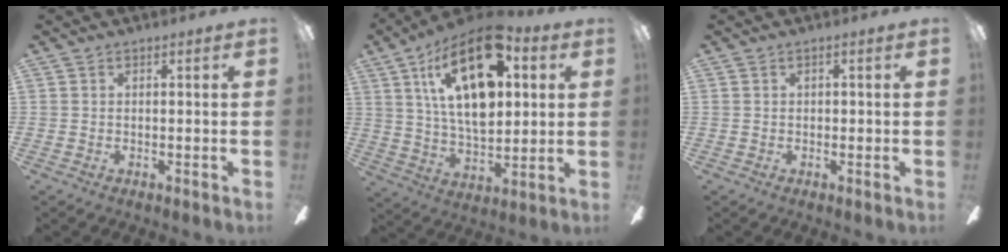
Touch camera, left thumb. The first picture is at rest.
{"total": 23.0, "force": [9.8, 11.6, 17.3], "torque": [-0.311, -0.038, 0.155]}
{"total": 0.5, "force": [-0.1, 0.4, 0.4], "torque": [-0.007, 0.003, -0.003]}